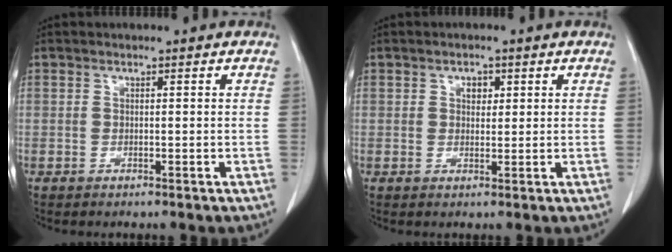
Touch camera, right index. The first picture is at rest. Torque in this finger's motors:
{"motor_torque": [0.09, 0.09, 0.00, 0.00]}